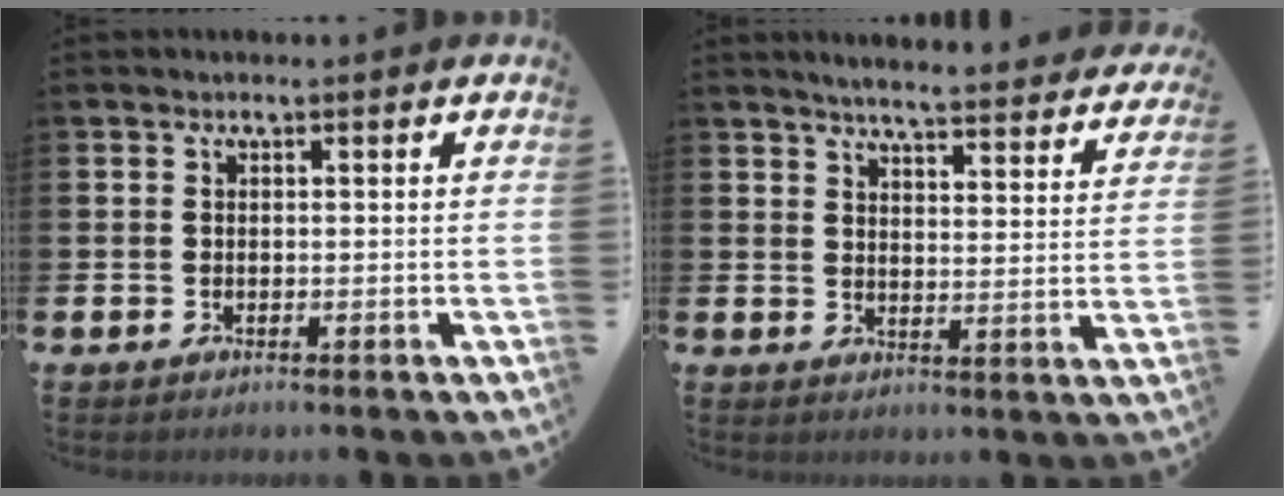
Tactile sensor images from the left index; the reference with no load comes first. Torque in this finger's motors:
{"motor_torque": [0.76, -0.93, 0.39, 0.10]}